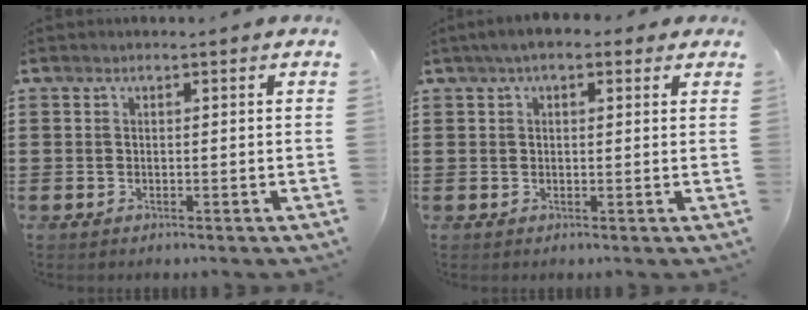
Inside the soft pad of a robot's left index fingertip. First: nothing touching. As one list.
[{"total": 3.0, "force": [1.8, 1.5, 1.9], "torque": [-0.043, 0.011, 0.032]}]